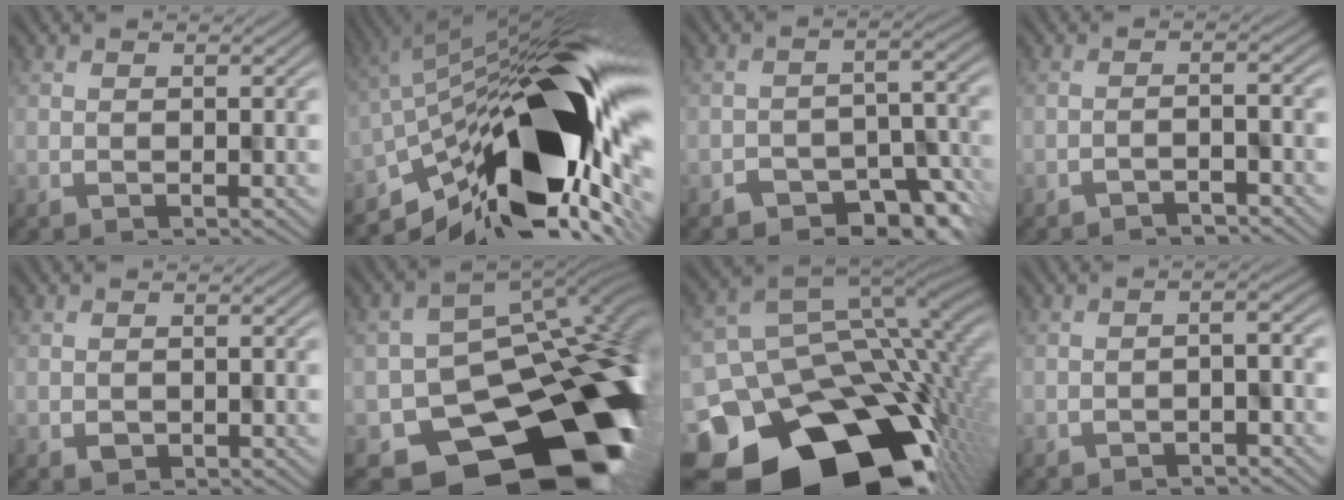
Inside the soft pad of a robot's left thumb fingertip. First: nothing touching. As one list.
[{"total": 18.1, "force": [-4.3, 7.3, 16.0], "torque": [-0.260, -0.012, -0.081]}, {"total": 7.5, "force": [-5.2, 3.7, 3.8], "torque": [-0.037, -0.012, -0.083]}, {"total": 2.3, "force": [-2.1, 0.1, 0.8], "torque": [-0.010, 0.007, -0.035]}, {"total": 0.9, "force": [0.0, 0.9, 0.2], "torque": [-0.001, -0.003, 0.002]}, {"total": 18.3, "force": [-8.1, 12.7, 10.4], "torque": [-0.131, -0.057, -0.099]}, {"total": 19.6, "force": [-7.7, 13.8, 11.6], "torque": [-0.230, -0.045, -0.100]}, {"total": 2.3, "force": [-1.8, 0.5, 1.4], "torque": [-0.023, 0.003, -0.025]}]